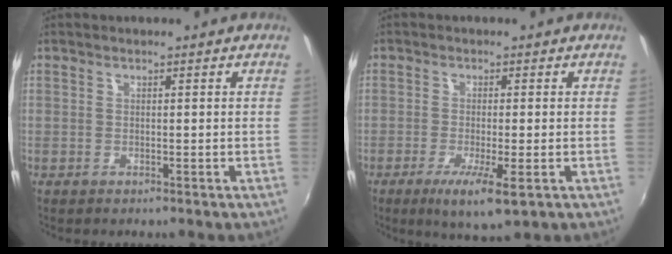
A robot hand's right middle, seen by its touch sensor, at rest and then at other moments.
{"total": 6.9, "force": [-3.2, 0.8, 6.0], "torque": [-0.123, -0.024, -0.052]}